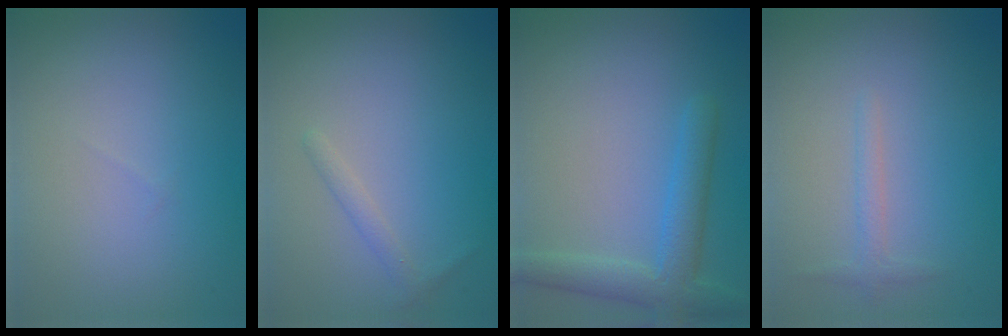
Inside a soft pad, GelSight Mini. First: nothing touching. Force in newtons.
{"total": 1.1, "press": 1.1, "slide": 0.1}
{"total": 3.8, "press": 3.8, "slide": 0.3}
{"total": 1.1, "press": 1.1, "slide": 0.1}